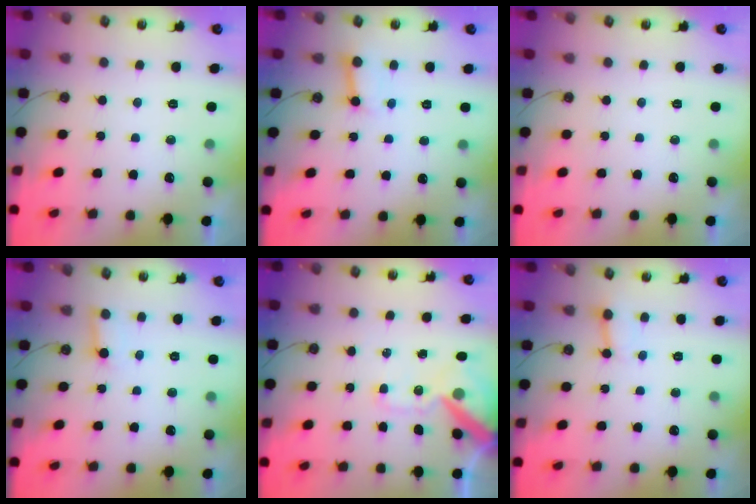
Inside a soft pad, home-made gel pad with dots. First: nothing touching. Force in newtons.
{"total": 3.6, "press": 3.6, "slide": 0.2}
{"total": 0.0}
{"total": 3.5, "press": 3.5, "slide": 0.4}
{"total": 13.6, "press": 13.5, "slide": 1.9}
{"total": 2.4, "press": 2.4, "slide": 0.1}